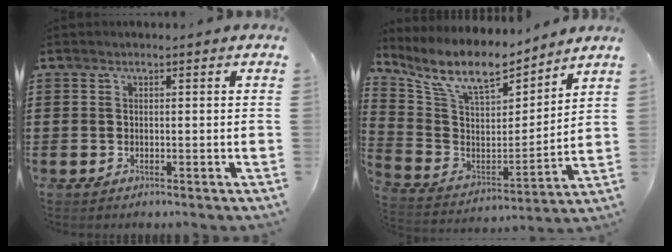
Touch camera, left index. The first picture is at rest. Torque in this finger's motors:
{"motor_torque": [2.14, 0.00, 0.36, 0.20]}